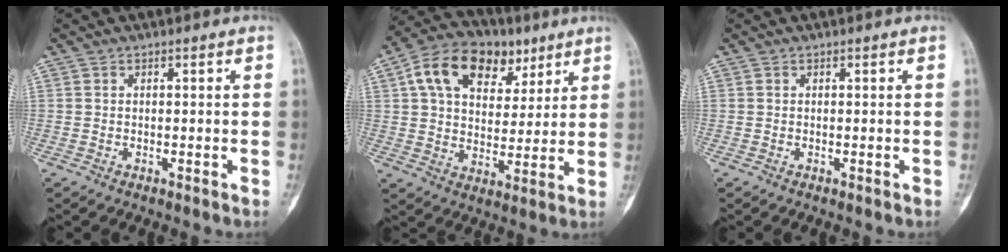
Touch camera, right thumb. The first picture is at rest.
{"total": 17.6, "force": [8.1, 11.5, 10.5], "torque": [-0.141, -0.003, 0.134]}
{"total": 0.0}